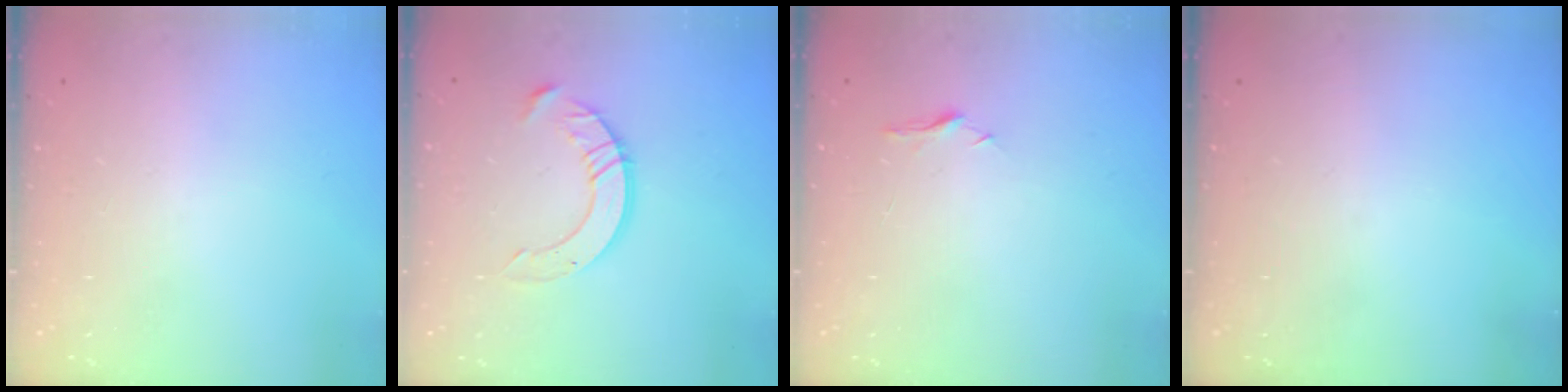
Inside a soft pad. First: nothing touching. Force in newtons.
{"total": 10.5, "press": 10.5, "slide": 0.9}
{"total": 5.0, "press": 5.0, "slide": 0.6}
{"total": 0.0}